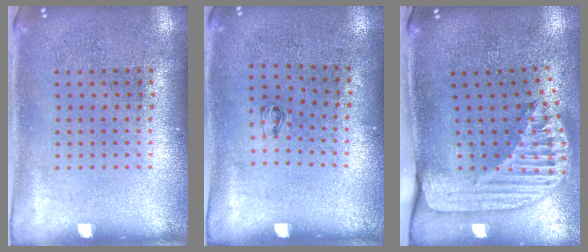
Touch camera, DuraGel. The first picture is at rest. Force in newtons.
{"total": 0.6, "press": 0.2, "slide": 0.5}
{"total": 2.6, "press": 1.9, "slide": 1.8}